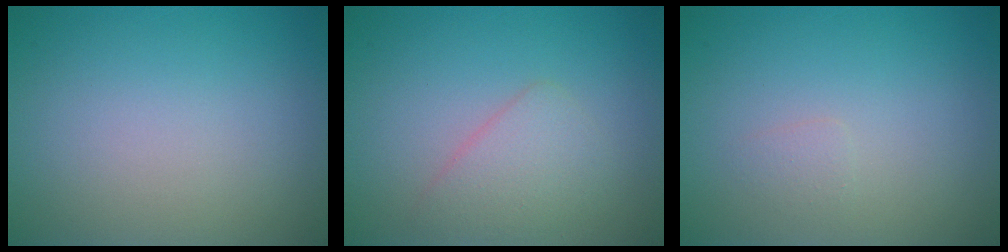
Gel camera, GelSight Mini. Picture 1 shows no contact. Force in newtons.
{"total": 2.4, "press": 2.4, "slide": 0.2}
{"total": 0.7, "press": 0.7, "slide": 0.1}